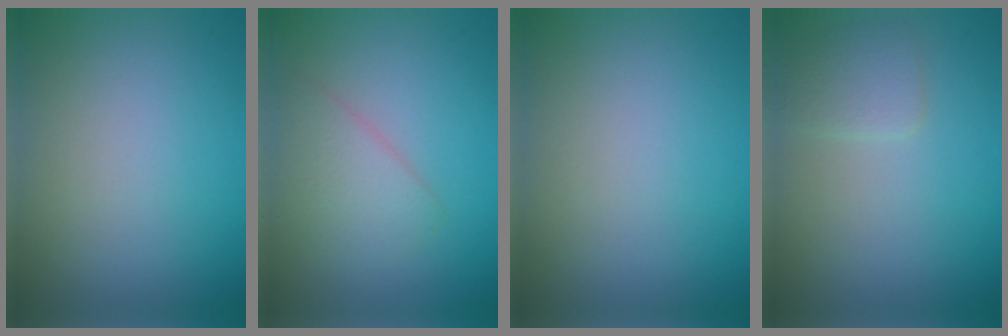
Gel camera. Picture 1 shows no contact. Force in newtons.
{"total": 2.8, "press": 2.7, "slide": 0.2}
{"total": 0.0}
{"total": 1.7, "press": 1.7, "slide": 0.1}